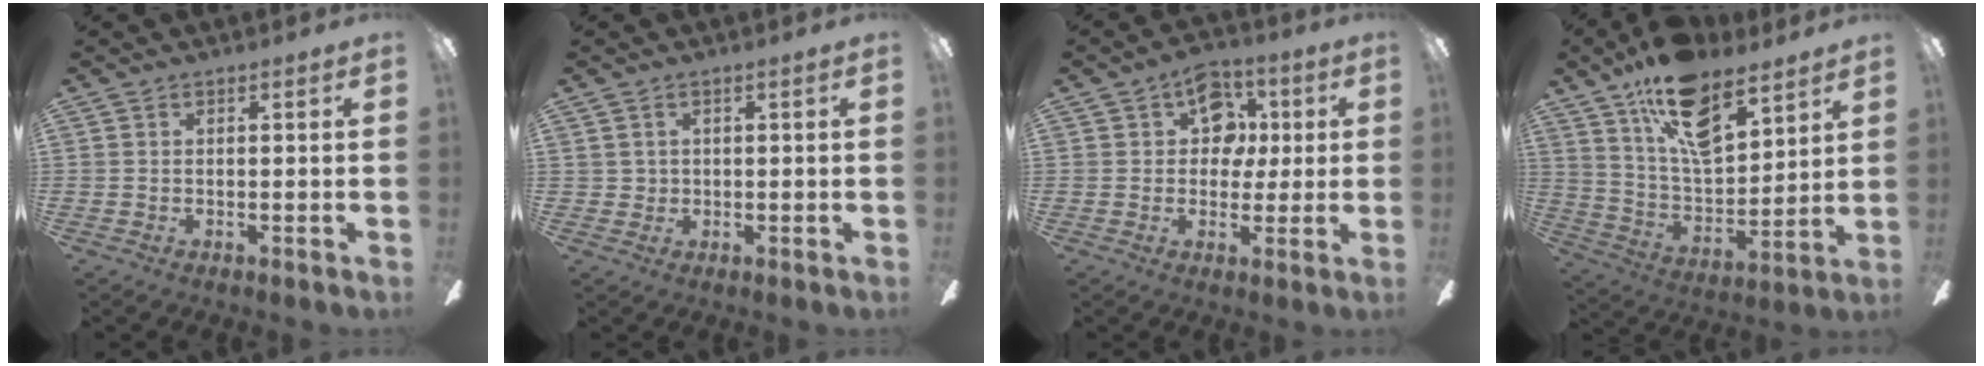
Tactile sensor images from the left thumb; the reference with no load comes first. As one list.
[{"total": 1.4, "force": [0.4, 1.3, 0.2], "torque": [-0.005, 0.003, 0.007]}, {"total": 10.6, "force": [3.6, 8.2, 5.7], "torque": [-0.073, -0.001, 0.064]}, {"total": 17.4, "force": [11.8, 7.9, 10.0], "torque": [-0.175, -0.058, 0.209]}]